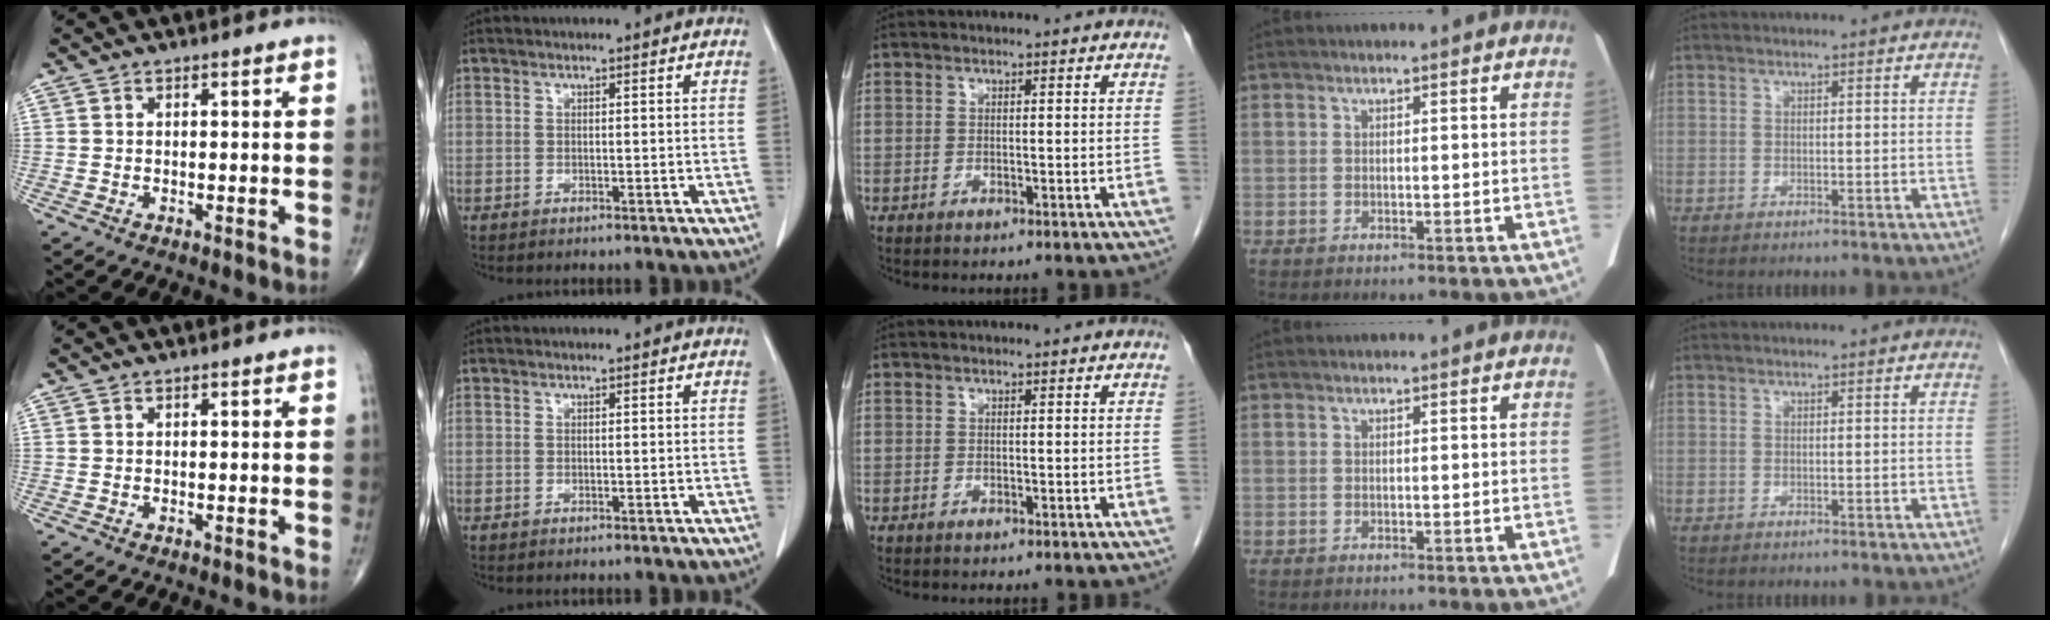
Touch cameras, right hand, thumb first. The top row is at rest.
{}